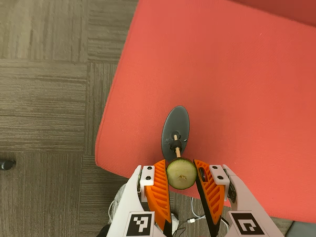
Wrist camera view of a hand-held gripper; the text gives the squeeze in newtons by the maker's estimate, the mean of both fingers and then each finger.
{"total": 7.8, "left": 7.6, "right": 7.9}